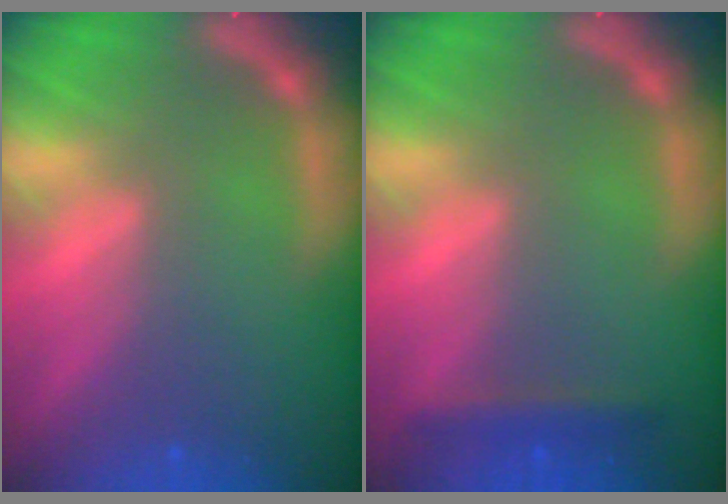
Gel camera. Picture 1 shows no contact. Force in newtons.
{"total": 1.9}